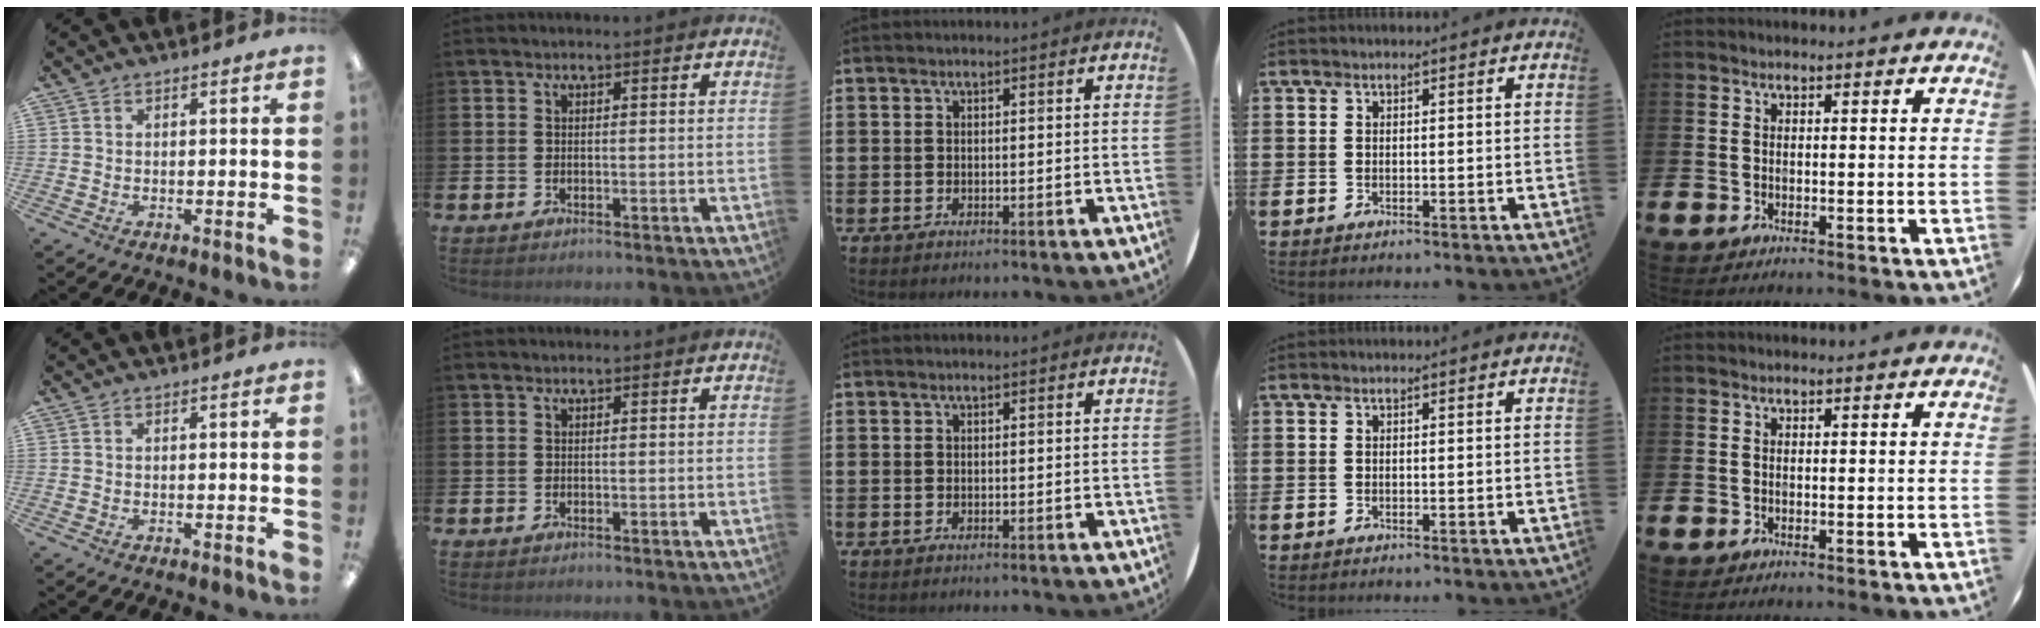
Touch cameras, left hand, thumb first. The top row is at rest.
{}